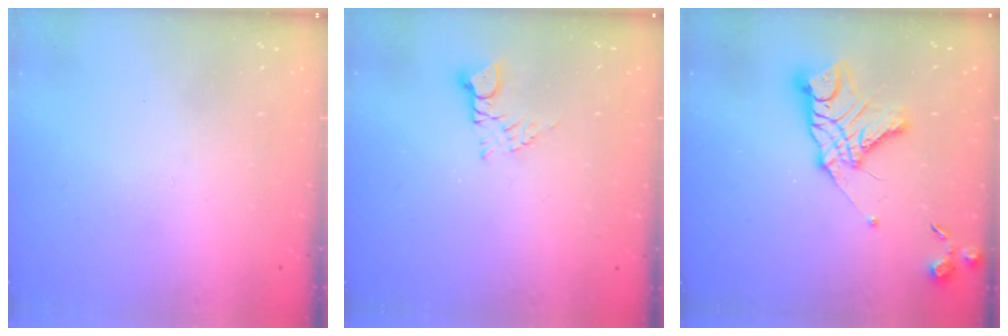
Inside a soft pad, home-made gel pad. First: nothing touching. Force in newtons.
{"total": 3.0, "press": 3.0, "slide": 0.4}
{"total": 14.7, "press": 14.7, "slide": 1.2}